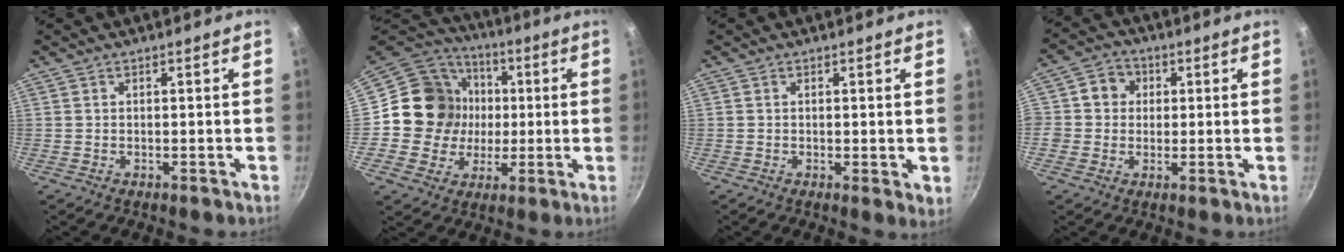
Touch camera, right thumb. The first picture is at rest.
{"total": 16.3, "force": [0.6, 15.2, 6.0], "torque": [-0.078, 0.024, 0.004]}
{"total": 2.8, "force": [0.3, 1.0, 2.6], "torque": [-0.029, -0.007, 0.002]}
{"total": 6.0, "force": [0.9, 5.6, 2.0], "torque": [0.004, 0.006, 0.001]}